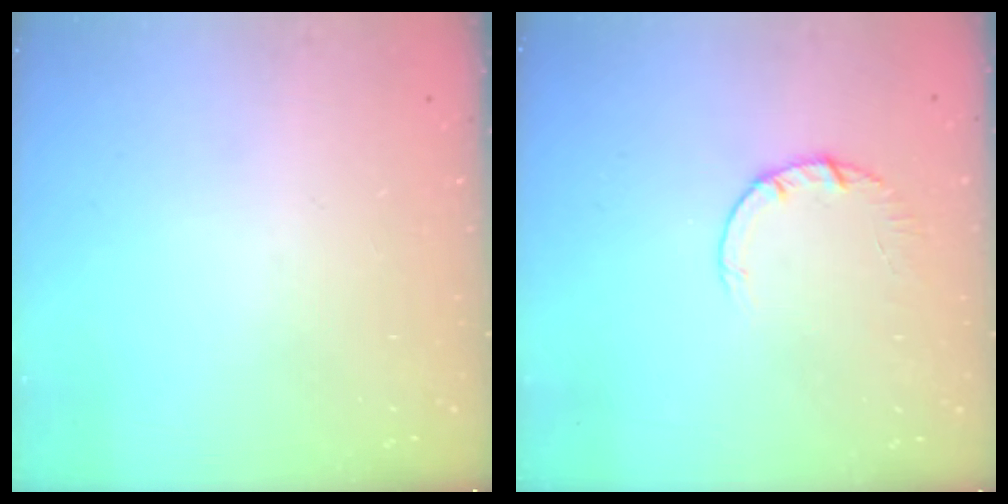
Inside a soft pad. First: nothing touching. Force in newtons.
{"total": 2.7, "press": 2.7, "slide": 0.4}